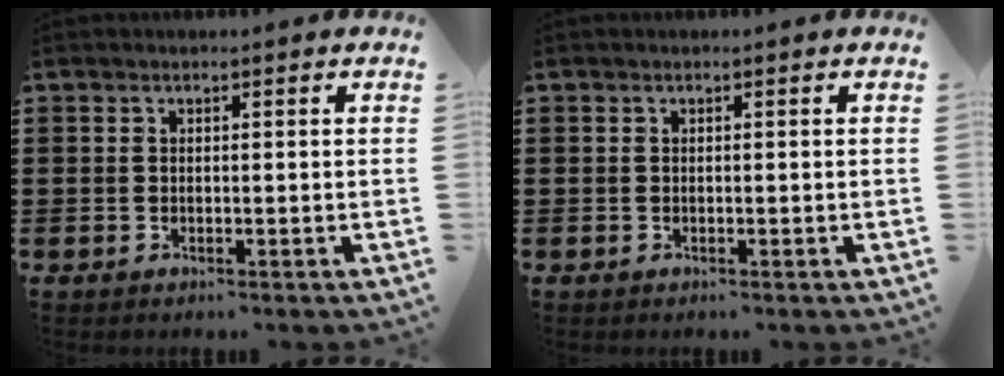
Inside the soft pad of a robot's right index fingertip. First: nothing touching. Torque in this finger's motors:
{"motor_torque": [-0.20, 0.20, 0.00, 0.00]}